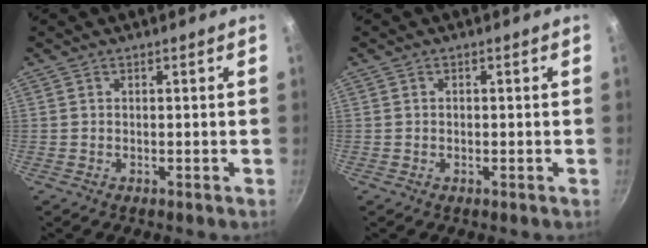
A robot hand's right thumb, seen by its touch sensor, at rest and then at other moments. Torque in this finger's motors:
{"motor_torque": [0.06, -0.13, 0.13, 0.11, 0.03]}